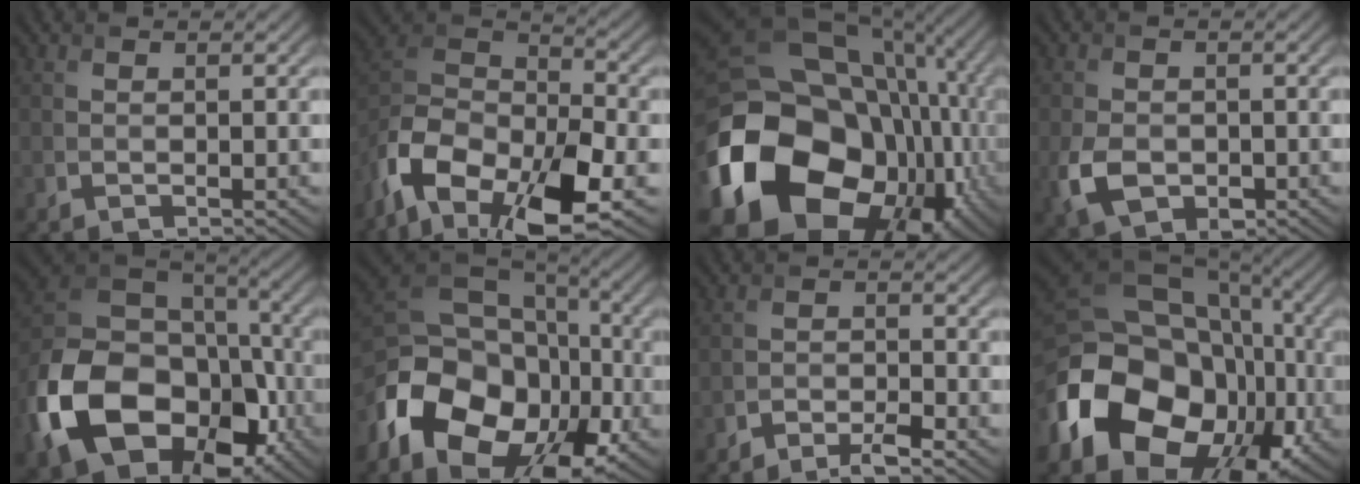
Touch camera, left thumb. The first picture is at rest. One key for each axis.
{"total": 16.7, "fx": -9.2, "fy": 8.3, "fz": 11.1, "tx": -0.269, "ty": -0.026, "tz": -0.168}
{"total": 22.7, "fx": -5.0, "fy": 17.6, "fz": 13.4, "tx": -0.341, "ty": -0.069, "tz": -0.060}
{"total": 5.4, "fx": -1.6, "fy": 3.8, "fz": 3.4, "tx": -0.085, "ty": -0.021, "tz": -0.030}
{"total": 19.8, "fx": -7.0, "fy": 13.6, "fz": 12.6, "tx": -0.279, "ty": -0.044, "tz": -0.123}
{"total": 19.0, "fx": -6.4, "fy": 13.5, "fz": 11.7, "tx": -0.250, "ty": -0.040, "tz": -0.105}
{"total": 3.3, "fx": -2.7, "fy": 0.8, "fz": 1.8, "tx": -0.033, "ty": 0.002, "tz": -0.053}
{"total": 20.7, "fx": -5.8, "fy": 15.5, "fz": 12.5, "tx": -0.289, "ty": -0.043, "tz": -0.084}